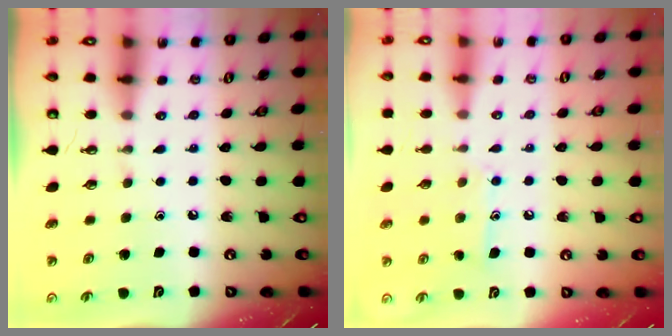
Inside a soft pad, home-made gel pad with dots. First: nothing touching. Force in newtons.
{"total": 8.8, "press": 8.7, "slide": 0.7}